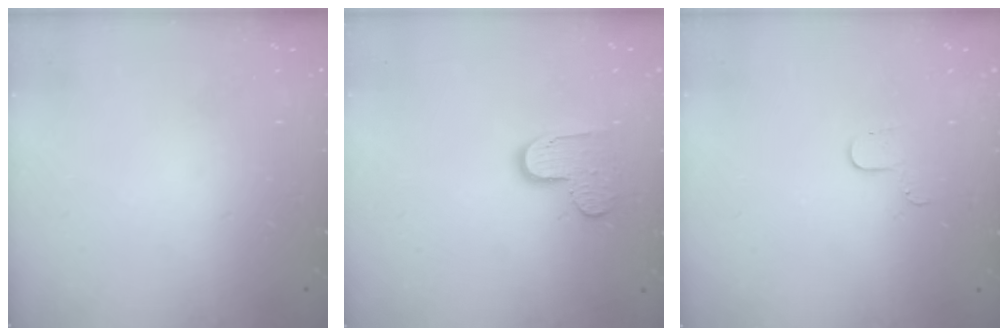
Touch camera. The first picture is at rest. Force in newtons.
{"total": 9.1, "press": 9.1, "slide": 0.7}
{"total": 4.2, "press": 4.2, "slide": 0.4}